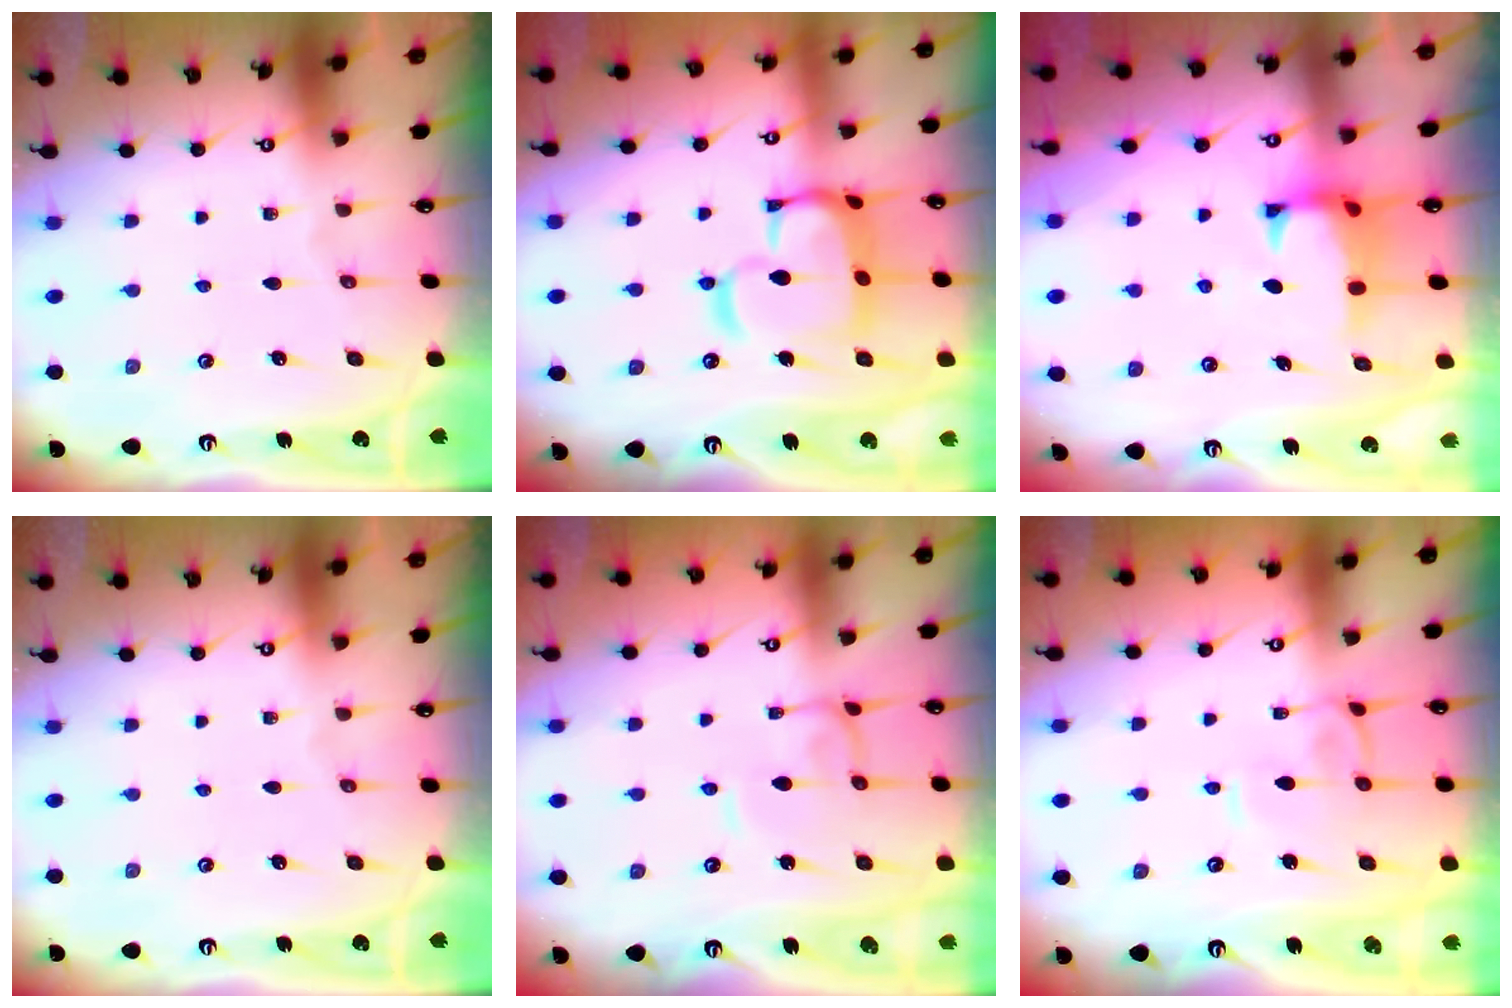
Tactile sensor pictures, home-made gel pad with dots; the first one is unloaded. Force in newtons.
{"total": 11.8, "press": 11.7, "slide": 1.3}
{"total": 0.8, "press": 0.2, "slide": 0.8}
{"total": 0.0}
{"total": 1.6, "press": 1.5, "slide": 0.1}
{"total": 0.0}